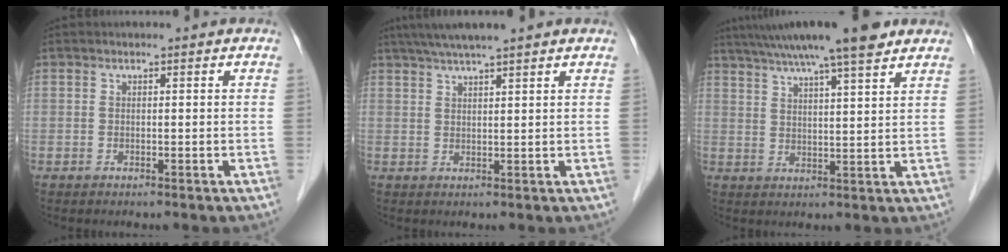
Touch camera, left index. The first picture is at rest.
{"total": 7.2, "force": [5.9, -0.3, 4.2], "torque": [-0.070, 0.034, 0.092]}
{"total": 15.0, "force": [12.0, 0.6, 9.0], "torque": [-0.150, 0.028, 0.177]}